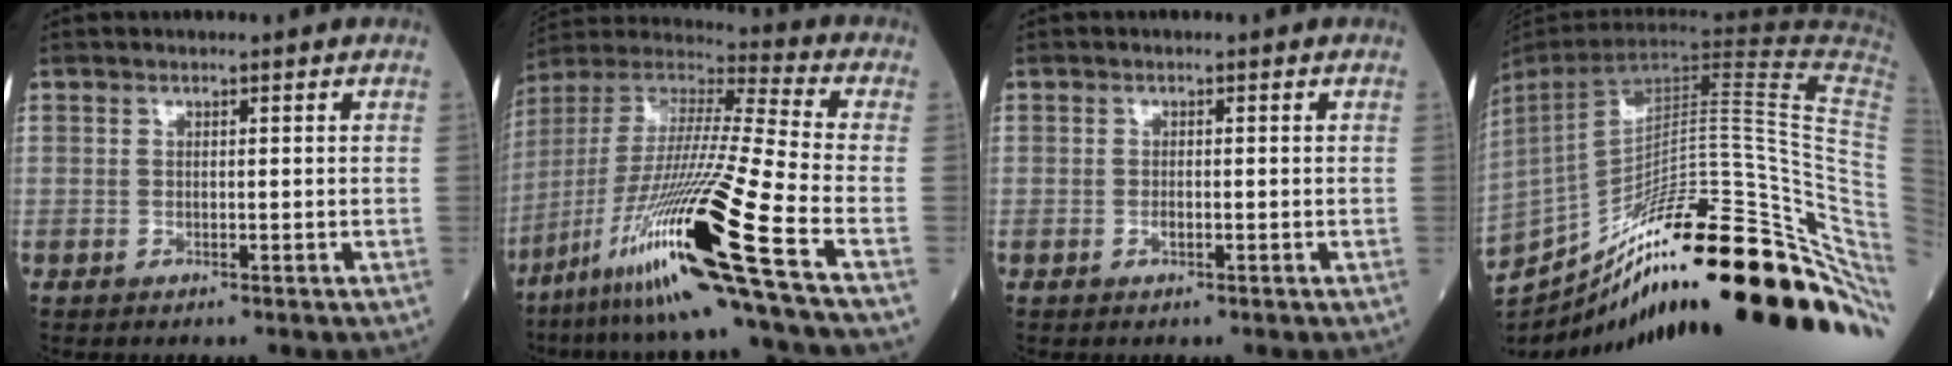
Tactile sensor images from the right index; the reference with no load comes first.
{"total": 25.3, "force": [-13.2, -1.9, 21.5], "torque": [-0.423, -0.047, -0.251]}
{"total": 0.8, "force": [-0.3, 0.3, 0.7], "torque": [-0.015, 0.000, -0.005]}
{"total": 36.9, "force": [-20.0, 6.4, 30.3], "torque": [-0.419, 0.013, -0.300]}